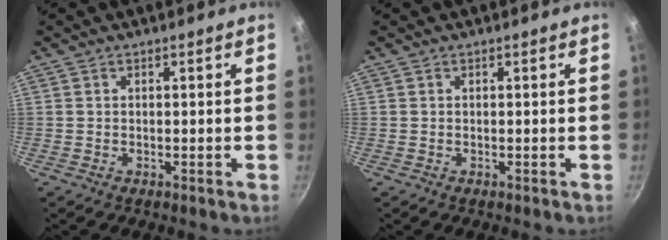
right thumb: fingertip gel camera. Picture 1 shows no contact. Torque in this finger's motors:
{"motor_torque": [0.00, 0.00, 0.09, -0.09, 0.00]}